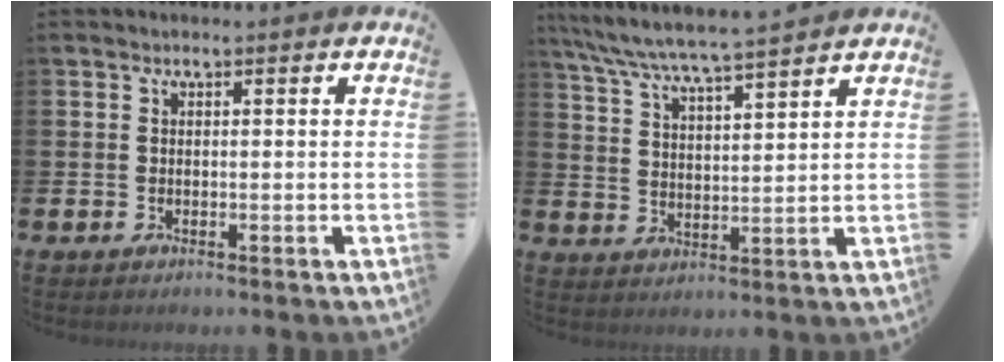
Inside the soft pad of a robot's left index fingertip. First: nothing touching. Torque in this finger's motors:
{"motor_torque": [0.68, -0.68, 0.60, 0.21]}